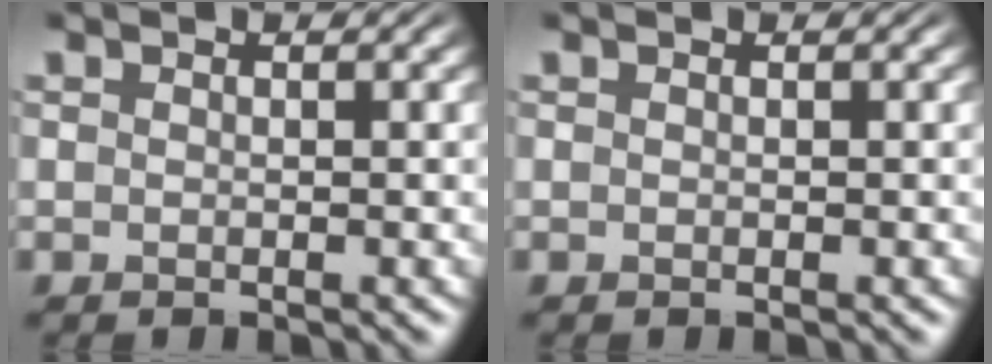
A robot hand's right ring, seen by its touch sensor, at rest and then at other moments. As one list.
[{"total": 0.0}]